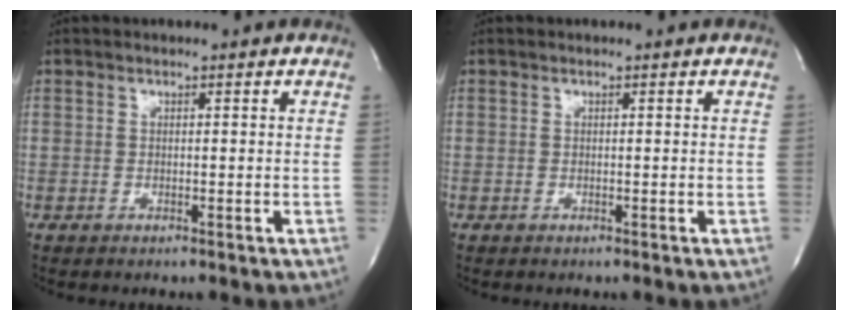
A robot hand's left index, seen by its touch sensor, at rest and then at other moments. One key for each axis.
{"total": 0.0}